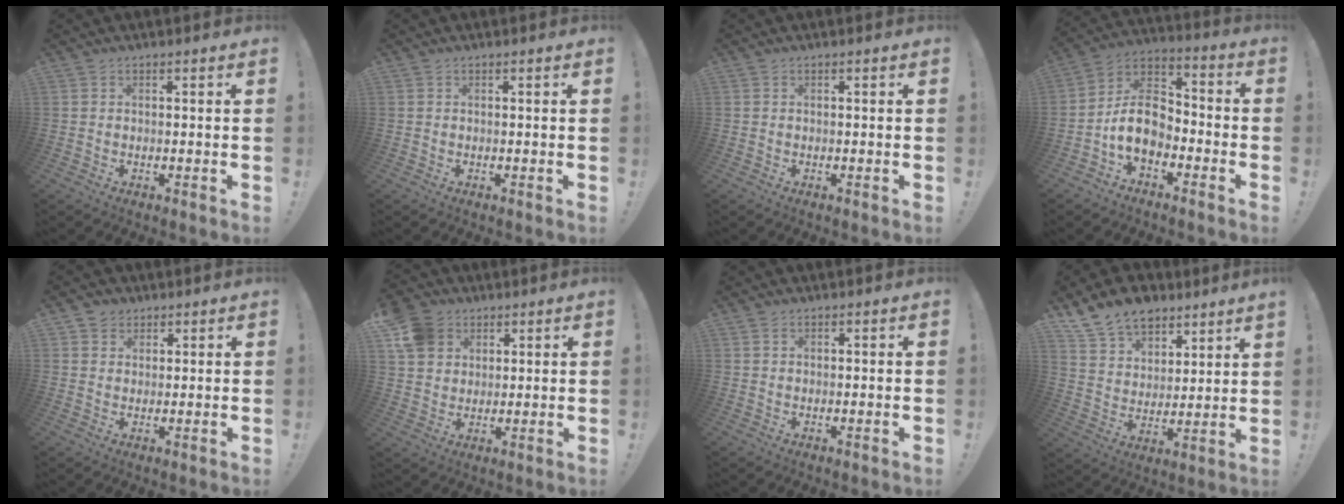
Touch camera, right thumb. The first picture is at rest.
{"total": 0.0}
{"total": 0.0}
{"total": 12.0, "force": [-4.3, 8.2, 7.7], "torque": [-0.140, 0.023, -0.071]}
{"total": 3.1, "force": [1.8, 2.5, 0.4], "torque": [-0.005, -0.006, 0.032]}
{"total": 10.3, "force": [4.6, 8.3, 3.9], "torque": [-0.067, -0.023, 0.093]}
{"total": 0.8, "force": [0.5, 0.6, 0.3], "torque": [-0.001, -0.002, 0.009]}
{"total": 12.4, "force": [10.2, 6.2, 3.5], "torque": [-0.077, -0.068, 0.196]}